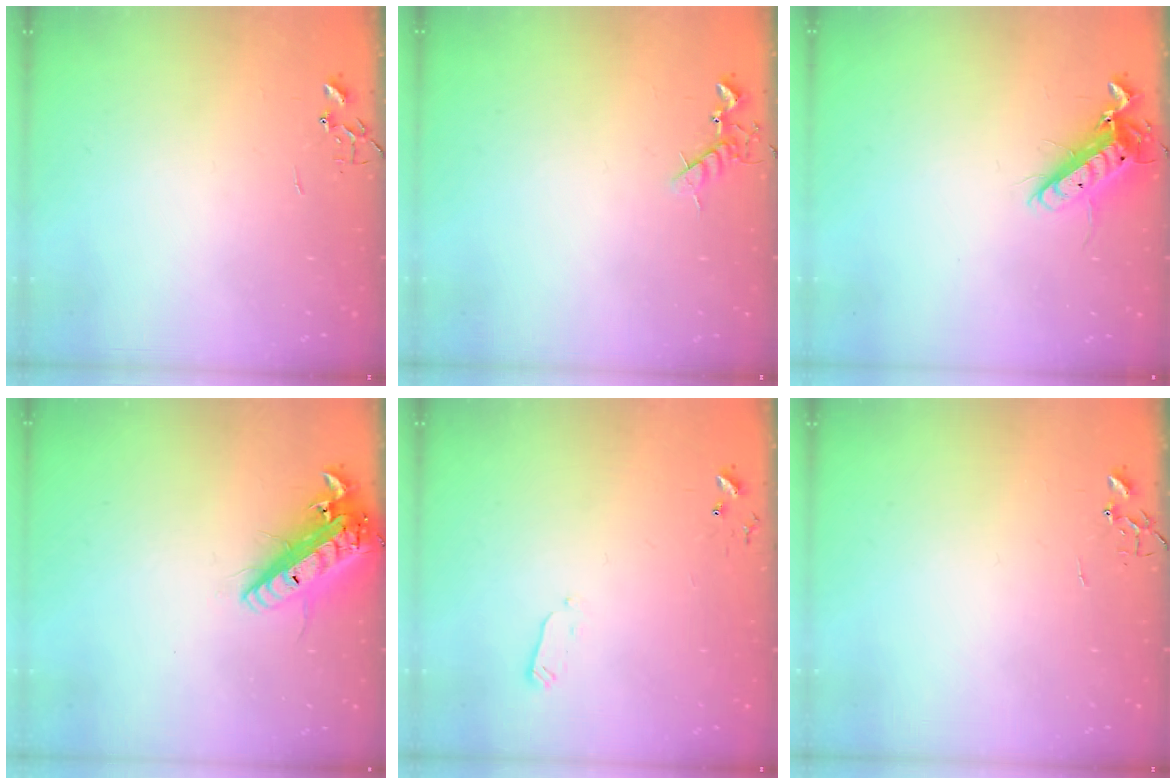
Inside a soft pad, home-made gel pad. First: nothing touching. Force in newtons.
{"total": 5.3, "press": 5.2, "slide": 1.0}
{"total": 12.3, "press": 12.2, "slide": 1.7}
{"total": 17.1, "press": 16.8, "slide": 3.3}
{"total": 2.4, "press": 2.3, "slide": 0.4}
{"total": 0.0}